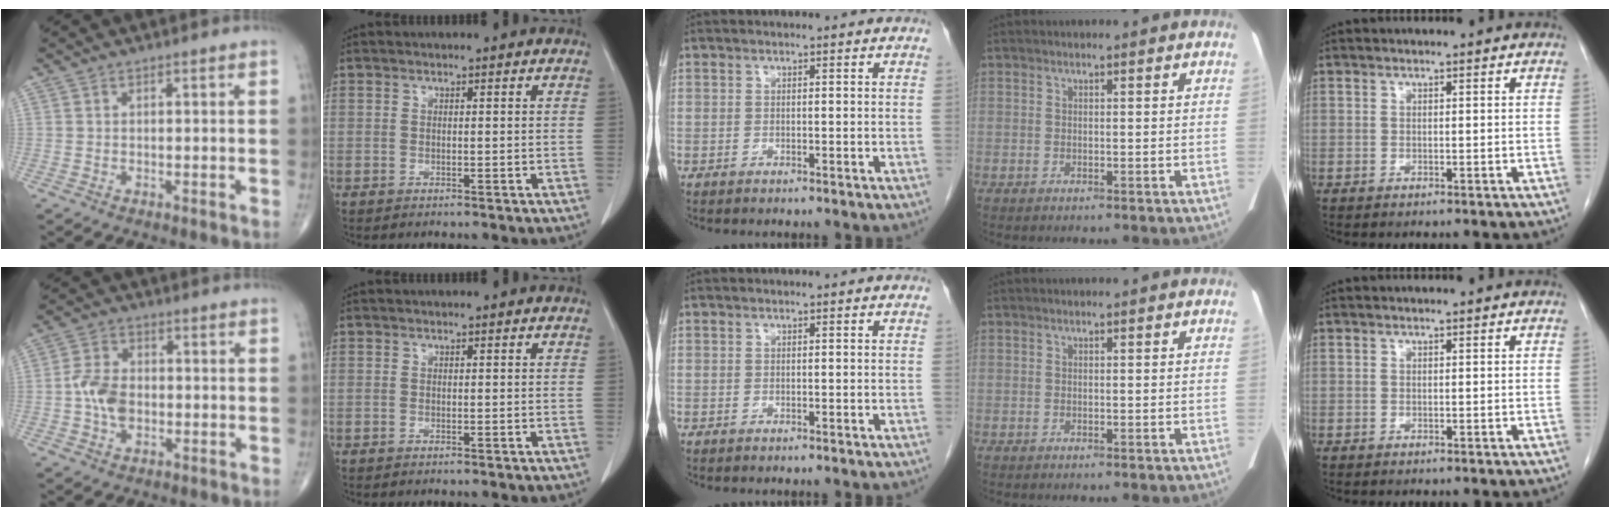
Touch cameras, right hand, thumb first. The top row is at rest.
{"thumb": {"total": 7.0, "force": [-1.0, 4.7, 5.0], "torque": [-0.086, 0.012, -0.024]}}